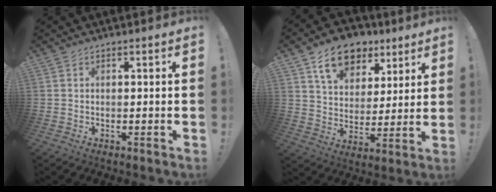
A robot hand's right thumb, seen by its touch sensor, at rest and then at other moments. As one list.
[{"total": 14.6, "force": [8.6, 9.5, 7.0], "torque": [-0.106, -0.039, 0.159]}]